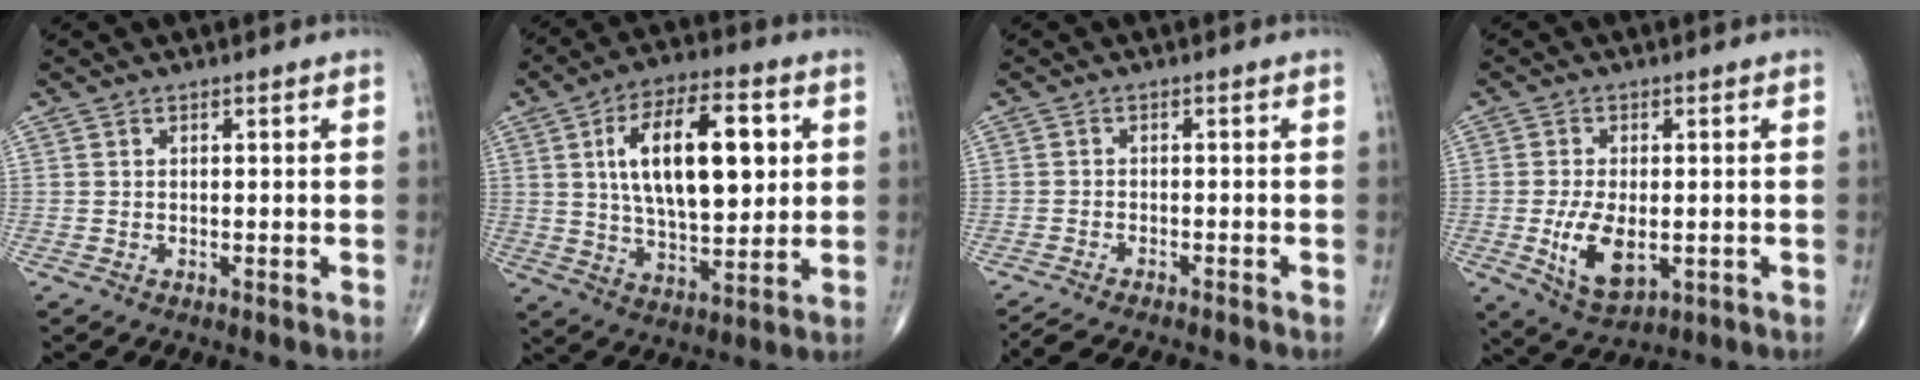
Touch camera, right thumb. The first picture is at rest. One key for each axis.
{"total": 19.0, "fx": 4.2, "fy": 8.8, "fz": 16.3, "tx": -0.246, "ty": -0.005, "tz": 0.070}
{"total": 7.4, "fx": -6.8, "fy": 1.1, "fz": 2.9, "tx": -0.049, "ty": 0.015, "tz": -0.104}
{"total": 8.8, "fx": -1.6, "fy": 4.7, "fz": 7.3, "tx": -0.129, "ty": -0.013, "tz": -0.017}